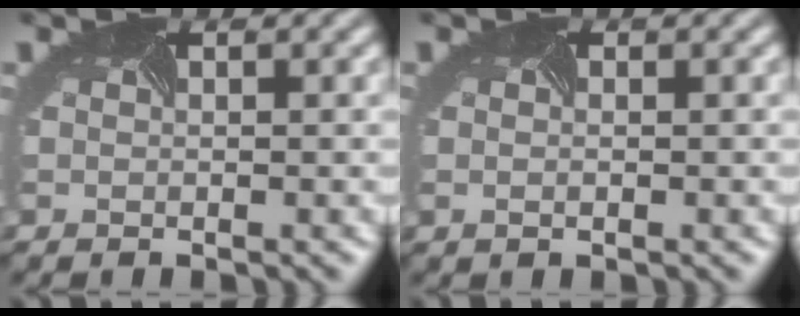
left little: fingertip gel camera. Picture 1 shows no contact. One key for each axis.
{"total": 0.8, "fx": -0.1, "fy": 0.5, "fz": 0.6, "tx": -0.008, "ty": -0.005, "tz": -0.002}